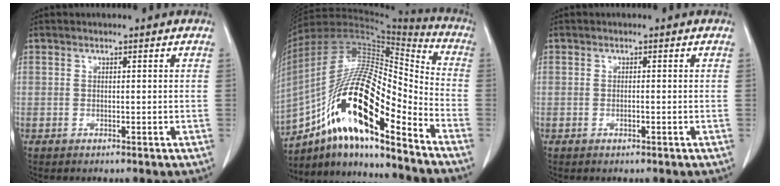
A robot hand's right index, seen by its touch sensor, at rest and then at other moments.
{"total": 22.1, "force": [-12.7, 4.2, 17.7], "torque": [-0.342, -0.002, -0.224]}
{"total": 0.7, "force": [-0.3, 0.1, 0.6], "torque": [-0.014, 0.001, -0.002]}